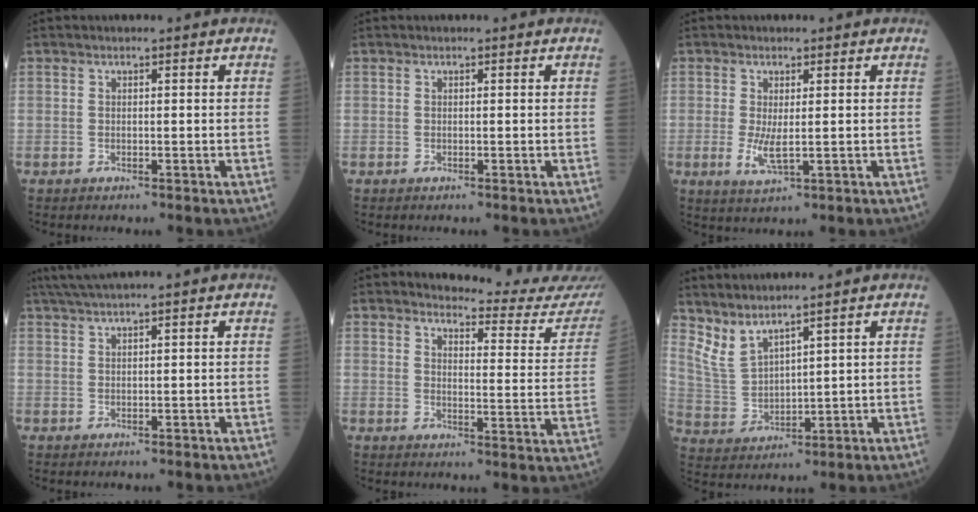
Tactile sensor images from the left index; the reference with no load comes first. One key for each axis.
{"total": 0.0}
{"total": 3.6, "fx": -0.3, "fy": 0.9, "fz": 3.5, "tx": -0.075, "ty": -0.010, "tz": 0.000}
{"total": 2.8, "fx": 2.2, "fy": -0.8, "fz": 1.6, "tx": -0.040, "ty": 0.014, "tz": 0.049}
{"total": 15.0, "fx": 14.9, "fy": -0.4, "fz": 1.7, "tx": -0.013, "ty": -0.114, "tz": 0.153}
{"total": 6.0, "fx": 5.4, "fy": 0.6, "fz": 2.4, "tx": -0.074, "ty": -0.012, "tz": 0.131}